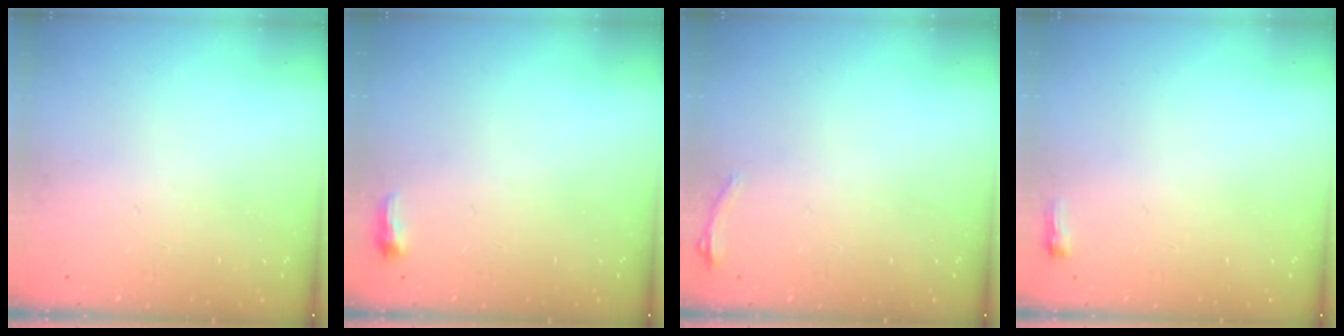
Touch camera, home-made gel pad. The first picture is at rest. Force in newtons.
{"total": 3.6, "press": 3.4, "slide": 1.0}
{"total": 5.0, "press": 4.7, "slide": 1.9}
{"total": 2.6, "press": 2.5, "slide": 0.6}